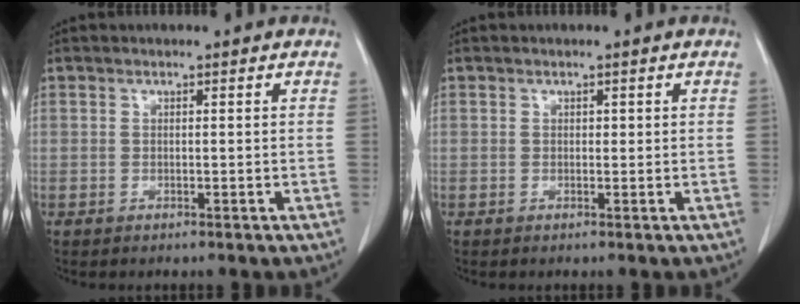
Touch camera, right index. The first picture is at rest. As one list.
[{"total": 0.6, "force": [0.2, 0.4, 0.3], "torque": [0.000, 0.001, 0.001]}]